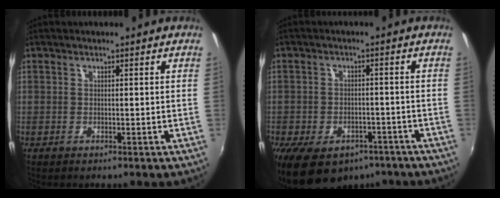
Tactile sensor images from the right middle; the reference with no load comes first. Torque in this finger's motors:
{"motor_torque": [1.35, -0.79, 0.32, 0.21]}